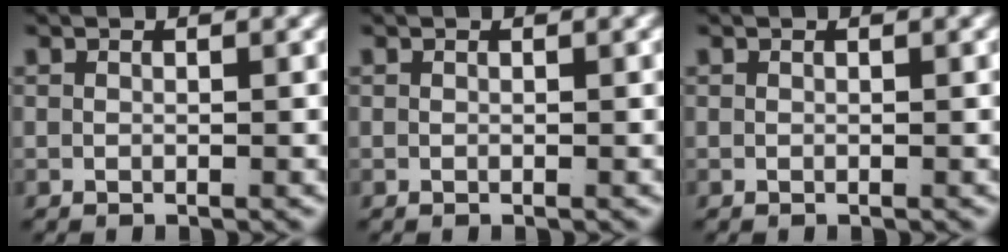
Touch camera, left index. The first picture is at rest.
{"total": 0.0}
{"total": 0.0}